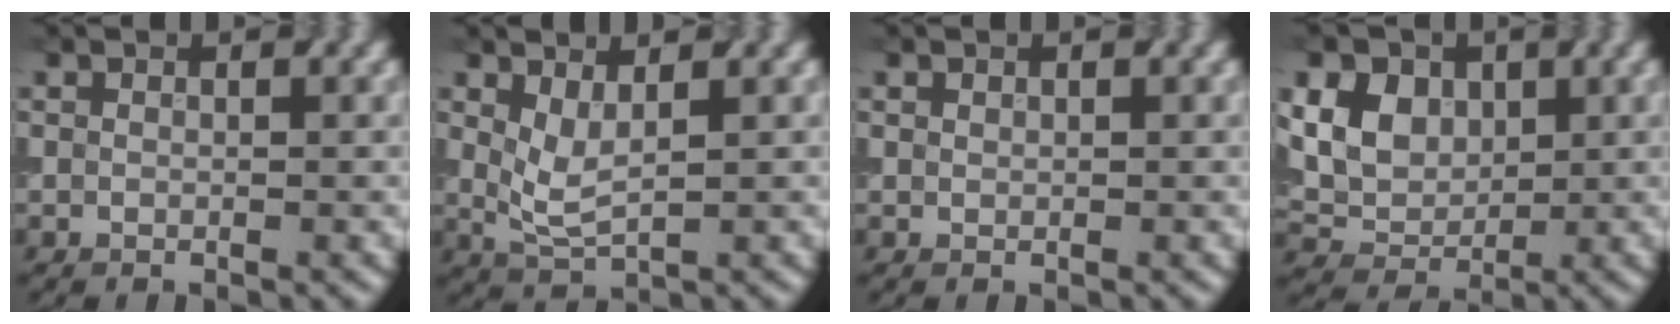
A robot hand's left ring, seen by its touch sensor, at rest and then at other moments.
{"total": 2.6, "force": [0.9, 1.1, 2.2], "torque": [-0.058, 0.003, 0.028]}
{"total": 0.5, "force": [0.4, 0.4, 0.2], "torque": [-0.002, 0.002, 0.006]}
{"total": 11.3, "force": [4.4, 8.6, 5.9], "torque": [-0.126, 0.036, 0.085]}